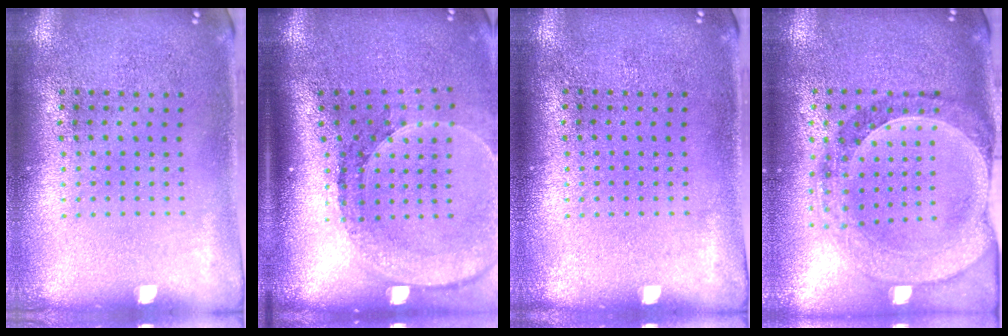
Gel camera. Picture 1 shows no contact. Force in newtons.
{"total": 2.6, "press": 1.9, "slide": 1.8}
{"total": 0.0}
{"total": 1.5, "press": 1.4, "slide": 0.3}